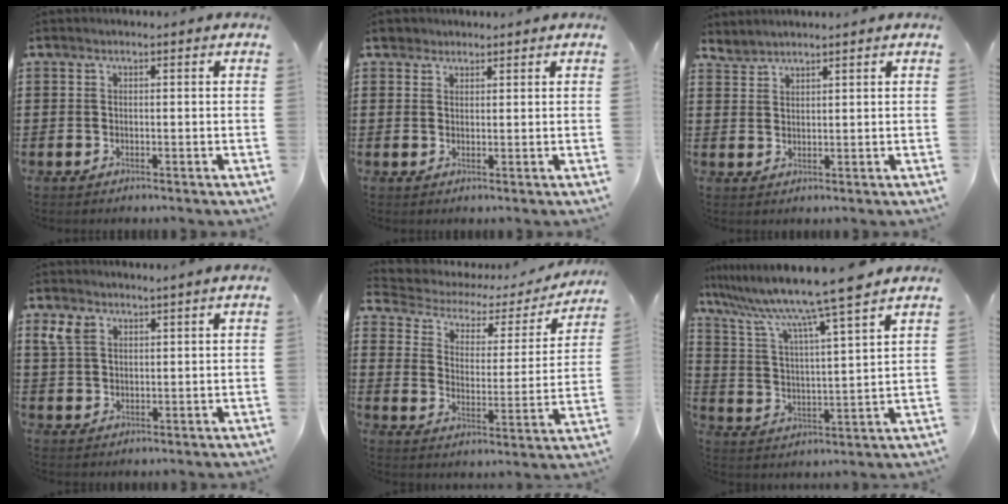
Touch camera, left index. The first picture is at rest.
{"total": 1.8, "force": [1.5, 1.0, 0.0], "torque": [-0.007, 0.006, 0.030]}
{"total": 2.0, "force": [2.0, 0.1, -0.2], "torque": [-0.003, -0.001, 0.041]}
{"total": 3.5, "force": [2.6, 1.5, 1.9], "torque": [-0.046, 0.004, 0.049]}
{"total": 3.6, "force": [2.1, 2.3, 1.8], "torque": [-0.054, -0.013, 0.025]}
{"total": 9.8, "force": [8.3, -1.1, 5.1], "torque": [-0.134, -0.059, 0.131]}